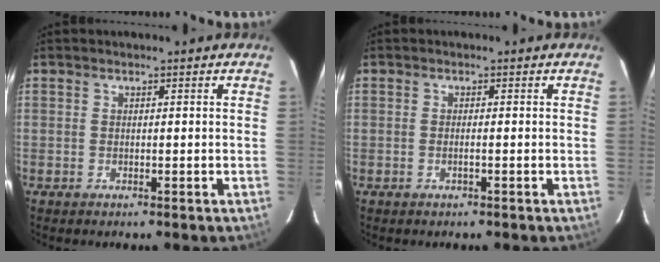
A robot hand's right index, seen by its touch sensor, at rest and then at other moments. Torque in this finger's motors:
{"motor_torque": [-0.12, 0.03, -0.06, -0.01]}